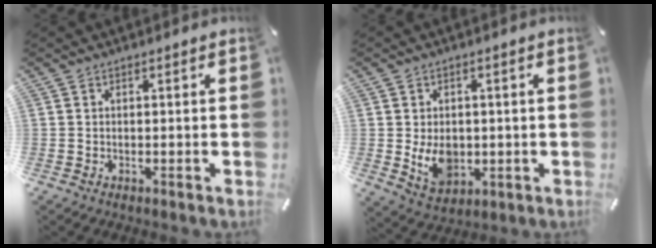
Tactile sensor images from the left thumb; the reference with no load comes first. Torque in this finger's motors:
{"motor_torque": [1.50, 1.65, 0.41, -0.37, 0.08]}